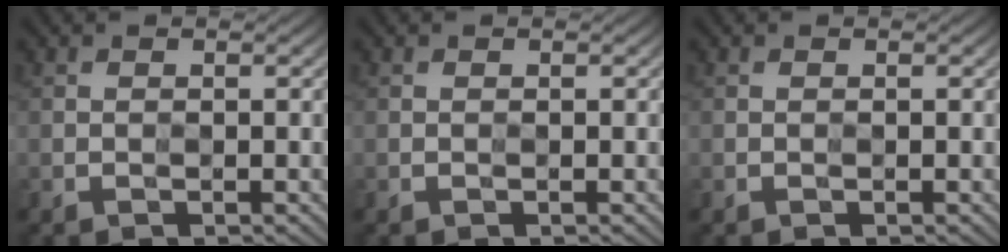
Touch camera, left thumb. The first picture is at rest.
{"total": 0.0}
{"total": 0.0}